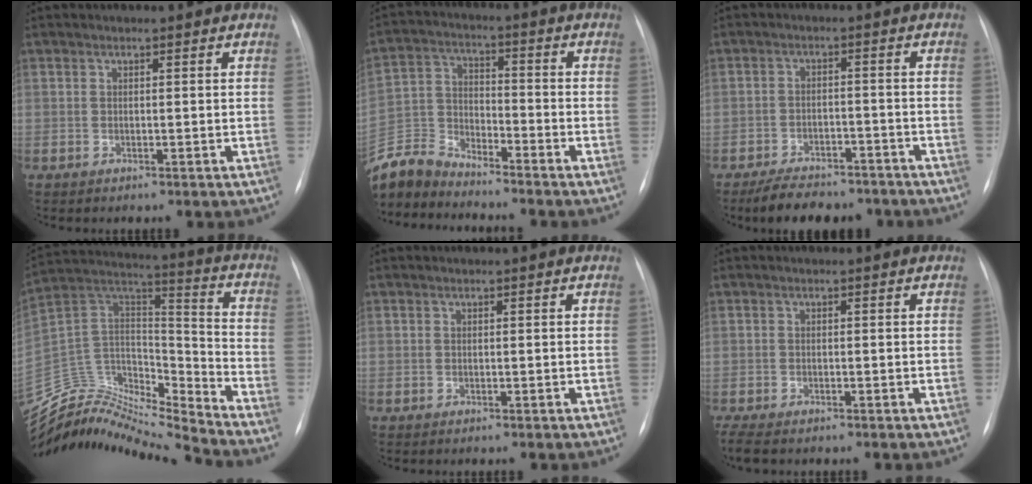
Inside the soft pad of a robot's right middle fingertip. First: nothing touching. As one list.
[{"total": 8.5, "force": [-8.4, 1.1, 0.8], "torque": [-0.026, 0.003, -0.170]}, {"total": 9.8, "force": [-8.1, 4.2, 3.7], "torque": [-0.052, 0.002, -0.118]}, {"total": 21.1, "force": [-20.7, 1.1, 3.8], "torque": [-0.068, 0.055, -0.356]}, {"total": 0.0}, {"total": 3.7, "force": [-2.9, 1.3, 2.0], "torque": [-0.043, -0.013, -0.044]}]